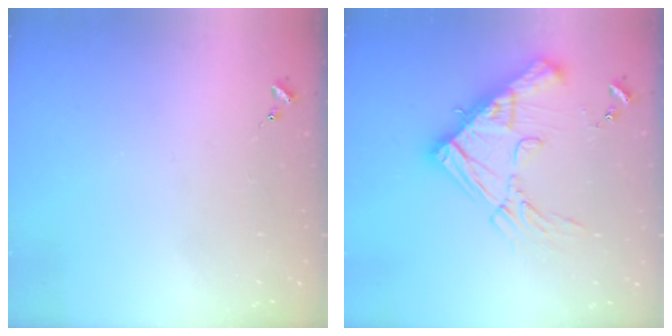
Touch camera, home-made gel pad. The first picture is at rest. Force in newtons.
{"total": 20.5, "press": 20.3, "slide": 2.3}